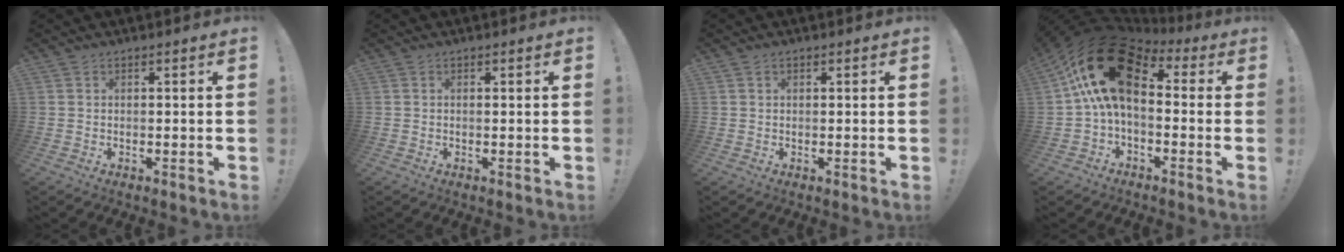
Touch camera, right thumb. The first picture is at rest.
{"total": 0.0}
{"total": 0.6, "force": [0.3, 0.4, 0.2], "torque": [0.002, 0.000, 0.005]}
{"total": 20.2, "force": [5.5, 10.7, 16.2], "torque": [-0.298, -0.011, 0.104]}